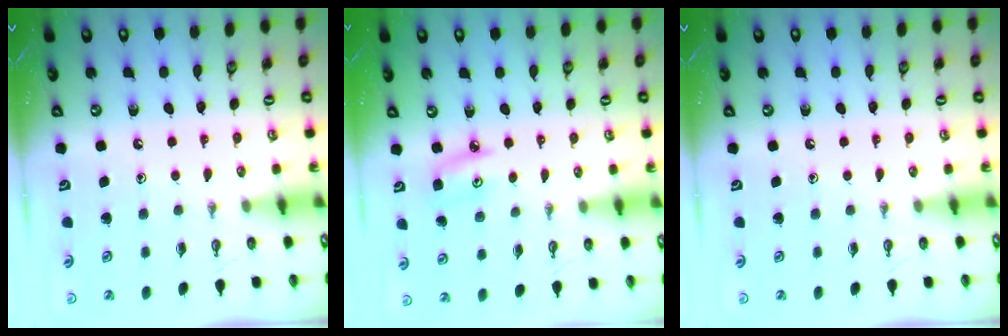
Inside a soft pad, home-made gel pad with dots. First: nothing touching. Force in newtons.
{"total": 6.5, "press": 6.5, "slide": 0.3}
{"total": 0.0}